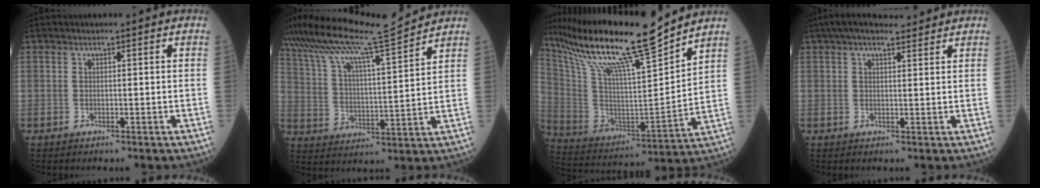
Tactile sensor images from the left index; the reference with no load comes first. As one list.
[{"total": 17.3, "force": [15.2, -0.5, 8.1], "torque": [-0.156, 0.001, 0.256]}, {"total": 21.5, "force": [17.6, 0.5, 12.4], "torque": [-0.235, -0.001, 0.314]}, {"total": 7.1, "force": [5.9, 1.7, 3.6], "torque": [-0.059, 0.035, 0.093]}]